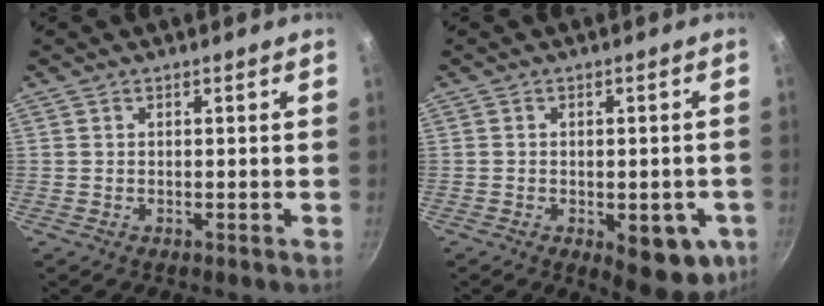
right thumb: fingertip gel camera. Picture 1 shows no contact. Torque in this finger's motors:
{"motor_torque": [-0.15, 0.00, -0.04, 0.02, 0.25]}